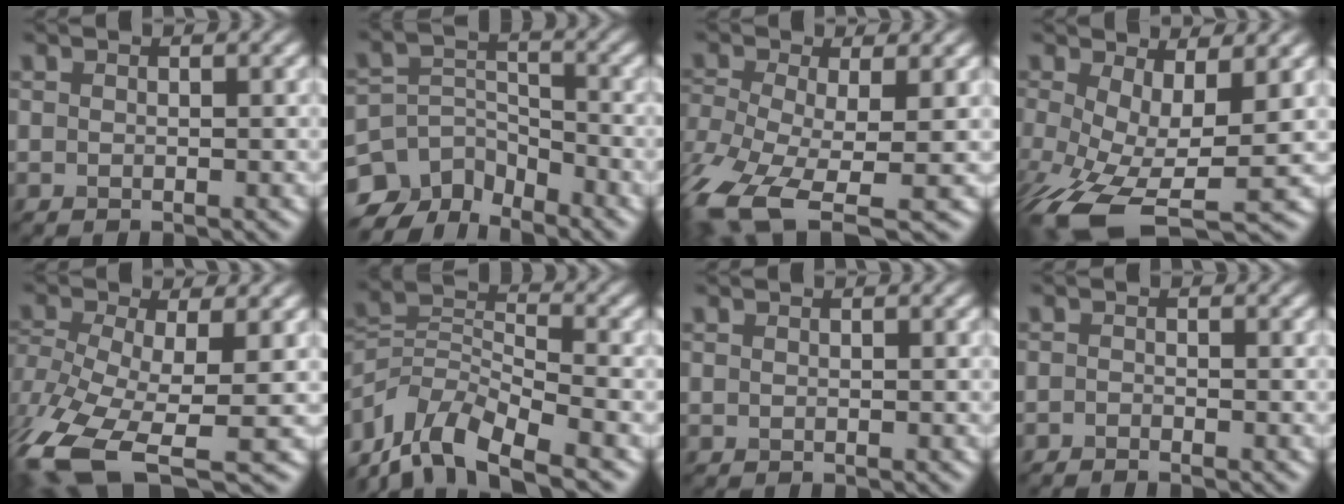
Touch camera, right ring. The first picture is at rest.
{"total": 6.6, "force": [-5.5, 3.3, 1.7], "torque": [-0.014, -0.002, -0.102]}
{"total": 10.6, "force": [-5.4, 4.7, 7.9], "torque": [-0.188, -0.031, -0.100]}
{"total": 10.0, "force": [-2.8, 4.2, 8.7], "torque": [-0.178, -0.032, -0.042]}
{"total": 12.6, "force": [-6.3, 5.4, 9.5], "torque": [-0.229, -0.031, -0.104]}
{"total": 8.4, "force": [-5.8, 3.5, 5.0], "torque": [-0.092, 0.001, -0.122]}
{"total": 0.0}
{"total": 0.9, "force": [-0.8, 0.0, 0.3], "torque": [-0.004, -0.003, -0.017]}